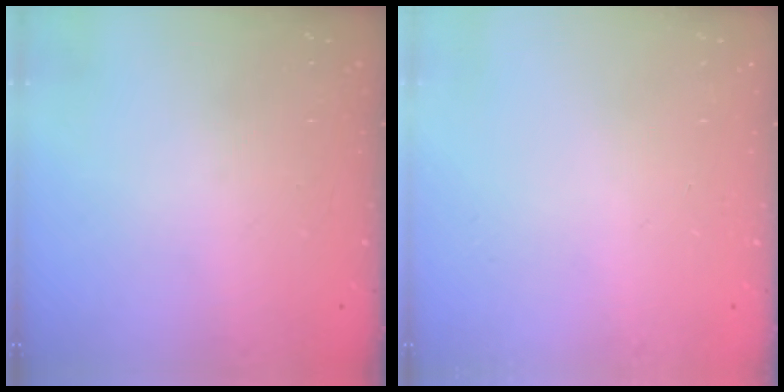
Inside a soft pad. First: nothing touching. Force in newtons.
{"total": 0.0}